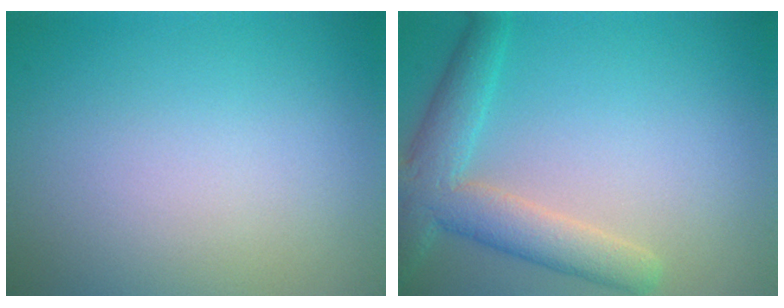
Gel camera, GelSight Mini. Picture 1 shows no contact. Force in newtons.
{"total": 5.3, "press": 5.3, "slide": 0.3}